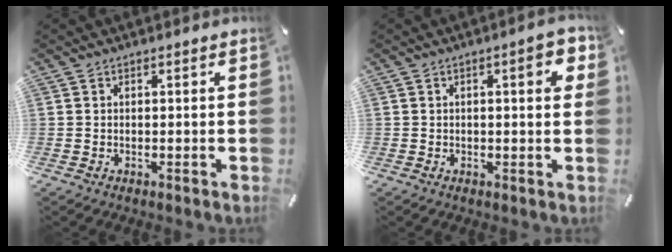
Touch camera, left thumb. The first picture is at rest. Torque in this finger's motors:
{"motor_torque": [0.60, 0.53, 0.36, 0.10, 0.06]}